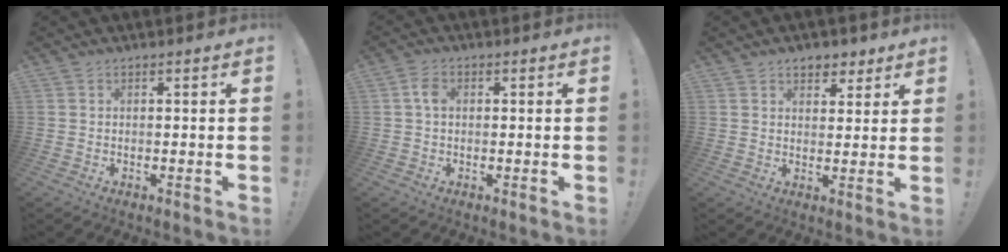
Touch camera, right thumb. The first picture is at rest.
{"total": 3.7, "force": [0.5, 2.4, 2.8], "torque": [-0.052, 0.010, 0.009]}
{"total": 5.2, "force": [3.4, 3.6, 1.6], "torque": [0.000, -0.021, 0.059]}